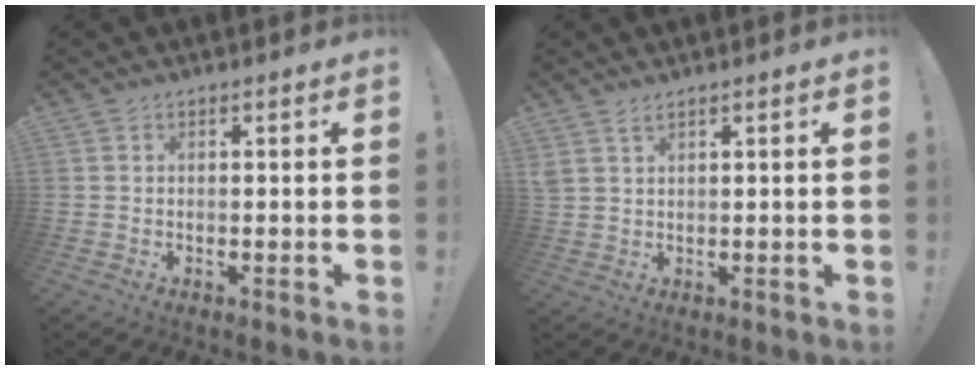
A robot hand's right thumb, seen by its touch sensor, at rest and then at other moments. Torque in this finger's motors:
{"motor_torque": [1.28, 1.29, 0.46, 0.42, 0.17]}